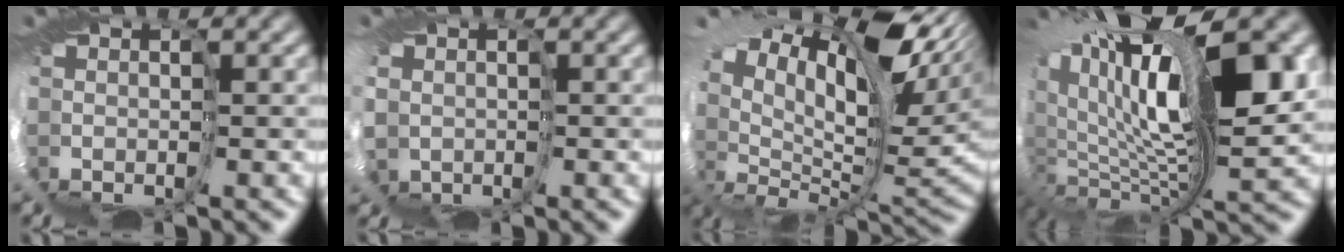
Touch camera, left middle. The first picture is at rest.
{"total": 8.7, "force": [-1.7, 7.5, 4.2], "torque": [-0.132, -0.027, -0.038]}
{"total": 13.8, "force": [6.3, 6.9, 10.1], "torque": [-0.200, -0.003, 0.127]}
{"total": 15.2, "force": [4.1, 5.9, 13.4], "torque": [-0.247, 0.002, 0.086]}